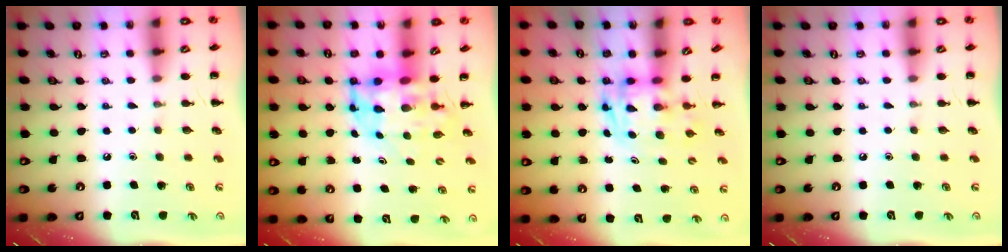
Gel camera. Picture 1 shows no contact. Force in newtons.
{"total": 5.8, "press": 5.6, "slide": 1.5}
{"total": 2.7, "press": 2.7, "slide": 0.5}
{"total": 0.0}